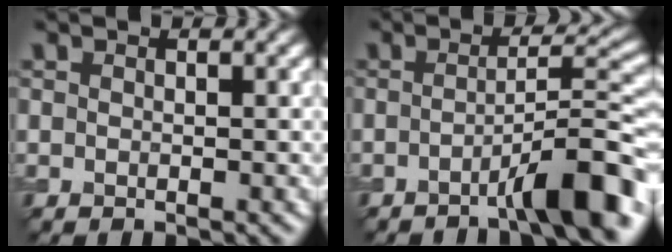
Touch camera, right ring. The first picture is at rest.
{"total": 6.3, "force": [-3.2, 0.9, 5.3], "torque": [-0.068, 0.019, -0.058]}